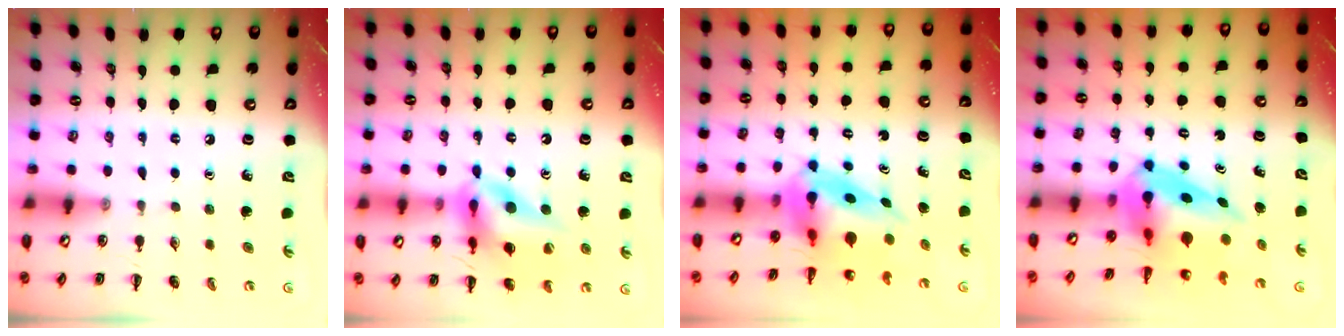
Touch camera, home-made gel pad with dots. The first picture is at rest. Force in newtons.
{"total": 15.7, "press": 15.2, "slide": 4.2}
{"total": 8.2, "press": 7.7, "slide": 2.9}
{"total": 8.9, "press": 8.6, "slide": 2.5}